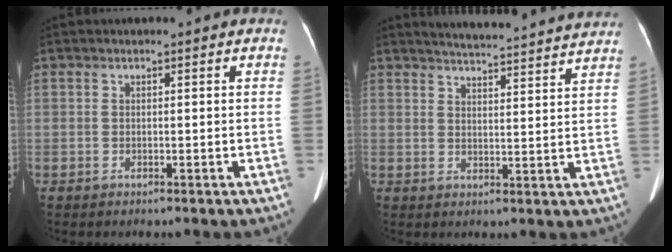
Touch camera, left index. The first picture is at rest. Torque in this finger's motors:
{"motor_torque": [0.13, -0.19, -0.01, 0.01]}